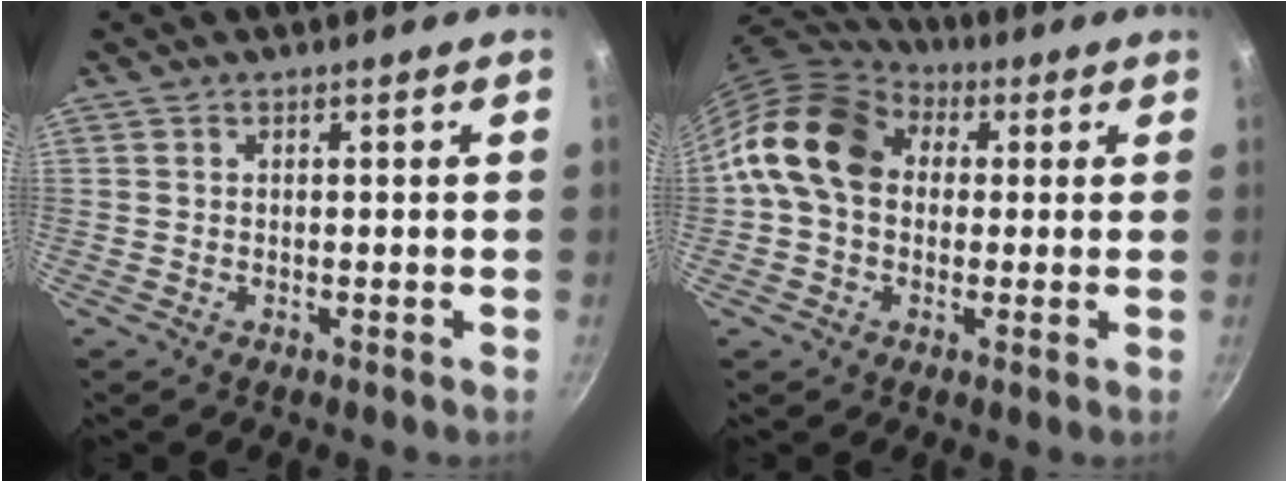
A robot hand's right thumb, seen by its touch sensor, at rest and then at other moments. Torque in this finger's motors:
{"motor_torque": [1.80, 2.14, 0.21, -0.17, 0.24]}